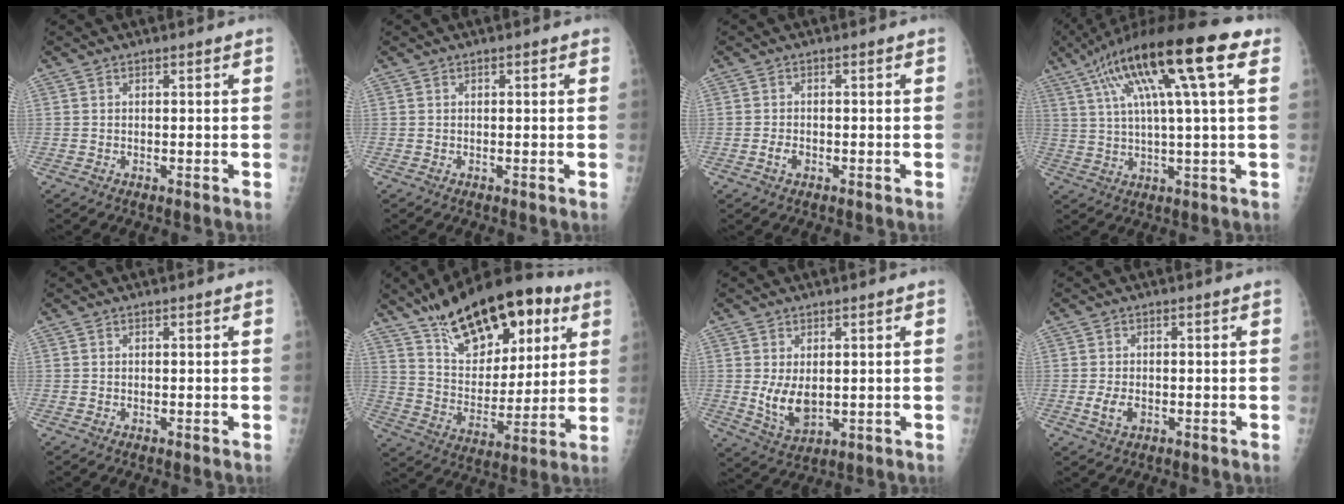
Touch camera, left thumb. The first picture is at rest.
{"total": 1.1, "force": [0.4, 0.5, 0.9], "torque": [-0.010, 0.003, 0.003]}
{"total": 1.9, "force": [-1.0, 1.2, 1.0], "torque": [-0.019, 0.008, -0.018]}
{"total": 20.7, "force": [8.4, 3.9, 18.5], "torque": [-0.319, 0.022, 0.132]}
{"total": 0.0}
{"total": 24.6, "force": [14.0, 12.2, 16.2], "torque": [-0.223, -0.032, 0.237]}
{"total": 6.6, "force": [0.1, 4.0, 5.3], "torque": [-0.082, -0.015, 0.017]}
{"total": 3.2, "force": [-1.1, 2.0, 2.3], "torque": [-0.044, 0.001, -0.016]}